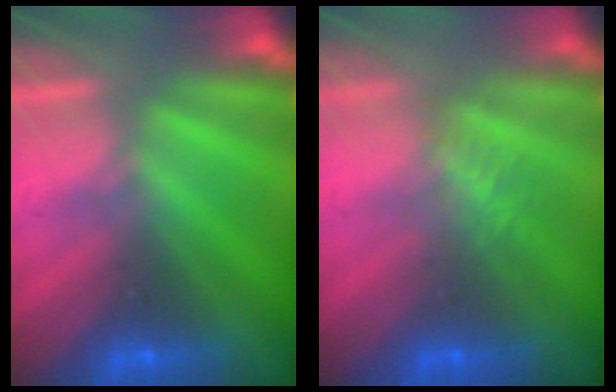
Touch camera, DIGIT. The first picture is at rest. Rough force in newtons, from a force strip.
{"total": 1.2}